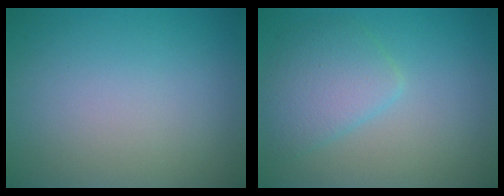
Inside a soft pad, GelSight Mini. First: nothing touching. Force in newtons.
{"total": 3.5, "press": 3.5, "slide": 0.1}